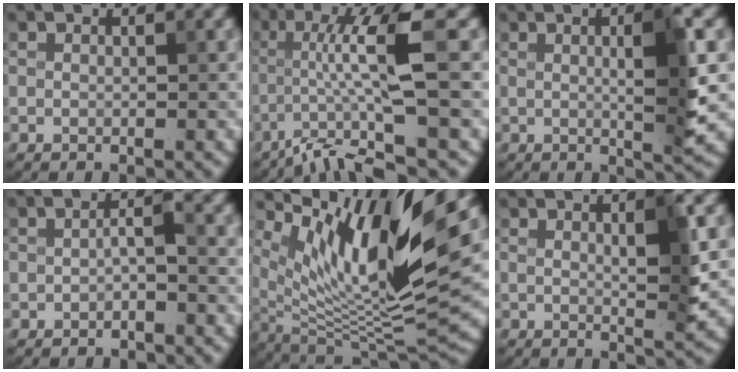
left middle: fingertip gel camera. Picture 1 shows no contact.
{"total": 5.5, "force": [-1.6, -0.1, 5.3], "torque": [-0.103, 0.008, -0.034]}
{"total": 5.4, "force": [0.8, 0.8, 5.3], "torque": [-0.076, 0.004, 0.013]}
{"total": 1.6, "force": [-0.7, 0.9, 1.1], "torque": [-0.019, 0.005, -0.013]}
{"total": 12.3, "force": [6.5, 3.5, 9.8], "torque": [-0.172, -0.006, 0.130]}
{"total": 4.0, "force": [1.1, 0.7, 3.8], "torque": [-0.050, -0.004, 0.016]}